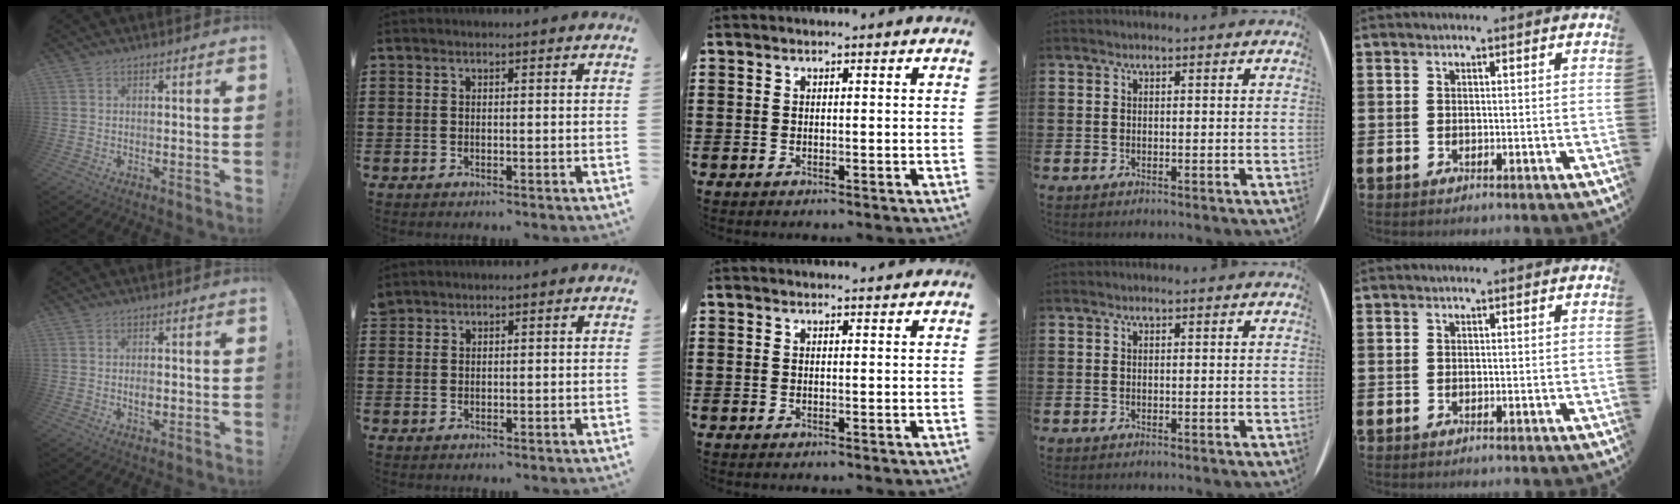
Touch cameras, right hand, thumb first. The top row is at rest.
{"thumb": {"total": 2.4, "force": [-0.5, 1.3, 1.9], "torque": [-0.019, -0.003, -0.010]}, "index": {"total": 1.1, "force": [1.0, 0.4, -0.2], "torque": [0.001, 0.001, 0.020]}, "middle": {"total": 1.1, "force": [1.1, -0.1, 0.1], "torque": [0.004, -0.006, 0.020]}}